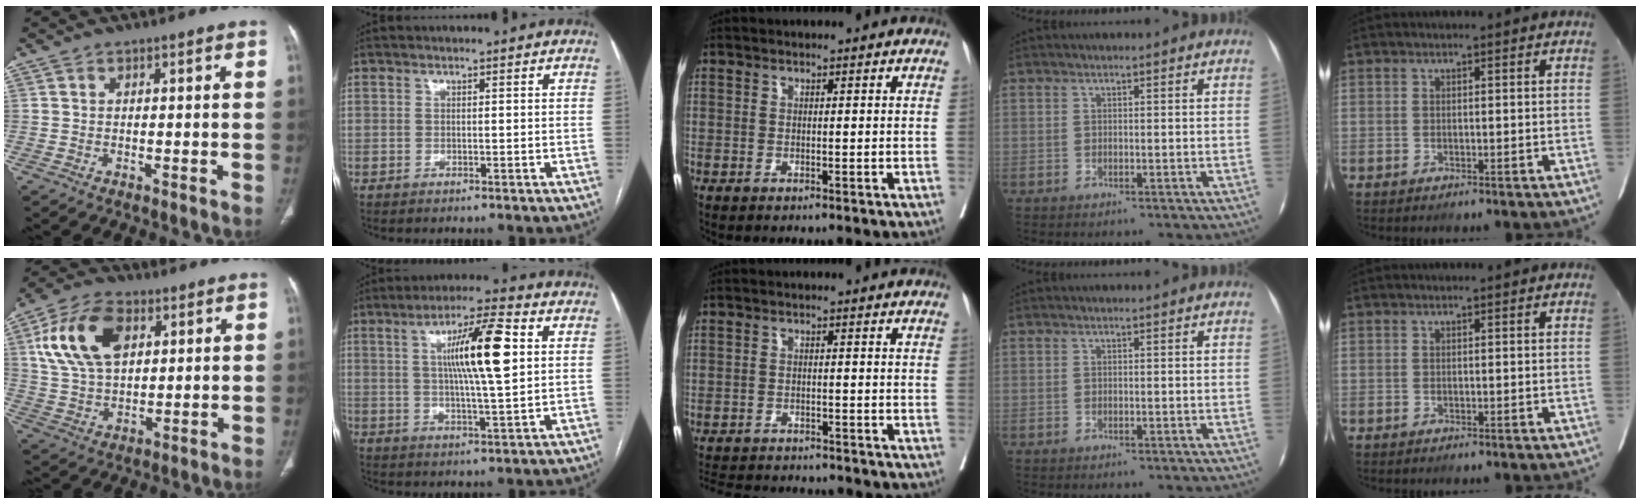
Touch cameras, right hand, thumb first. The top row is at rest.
{"thumb": {"total": 15.7, "force": [5.2, 9.5, 11.3], "torque": [-0.203, -0.001, 0.099]}, "index": {"total": 12.1, "force": [2.7, 0.9, 11.8], "torque": [-0.201, 0.008, 0.043]}, "middle": {"total": 11.9, "force": [-11.2, 2.0, 3.4], "torque": [-0.064, 0.000, -0.154]}}